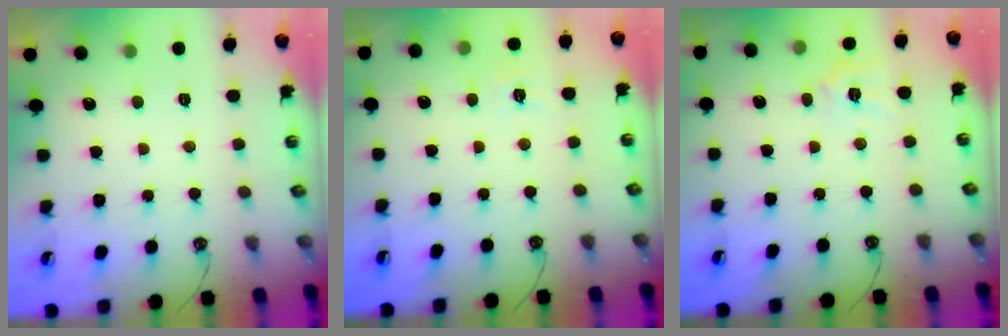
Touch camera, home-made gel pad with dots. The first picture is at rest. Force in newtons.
{"total": 6.1, "press": 6.1, "slide": 0.6}
{"total": 4.7, "press": 4.7, "slide": 0.4}